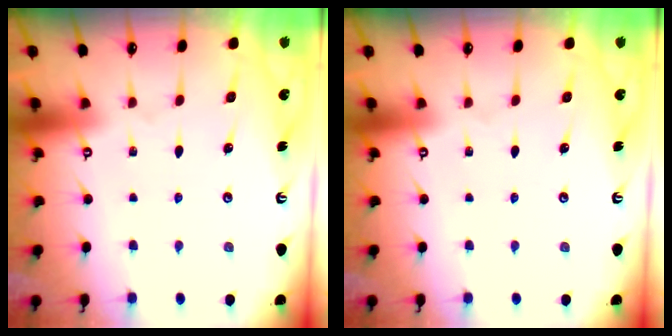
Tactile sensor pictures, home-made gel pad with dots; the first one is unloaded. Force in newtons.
{"total": 0.0}